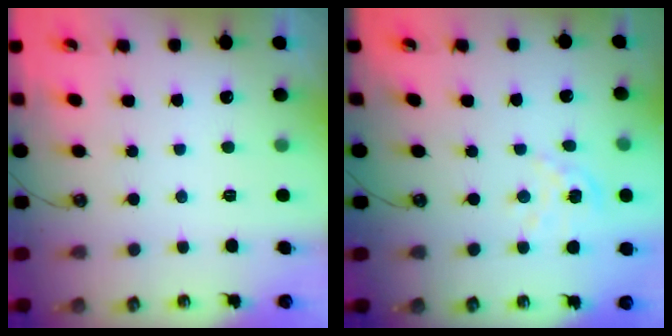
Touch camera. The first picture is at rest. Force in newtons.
{"total": 2.5, "press": 2.5, "slide": 0.2}